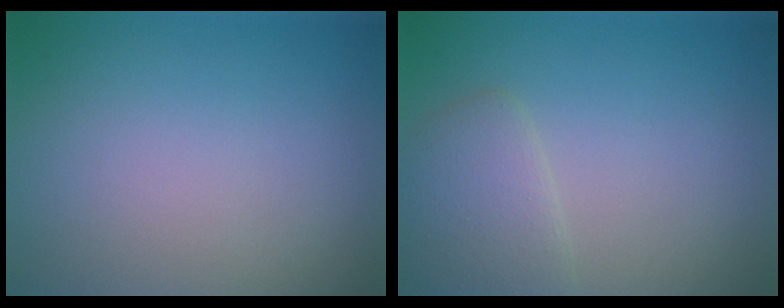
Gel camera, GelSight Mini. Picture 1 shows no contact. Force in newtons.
{"total": 2.7, "press": 2.7, "slide": 0.1}